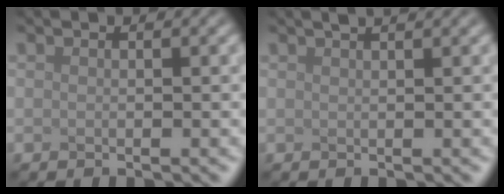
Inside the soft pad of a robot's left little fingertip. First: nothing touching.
{"total": 3.0, "force": [2.0, 1.2, 1.9], "torque": [-0.003, 0.023, -0.007]}